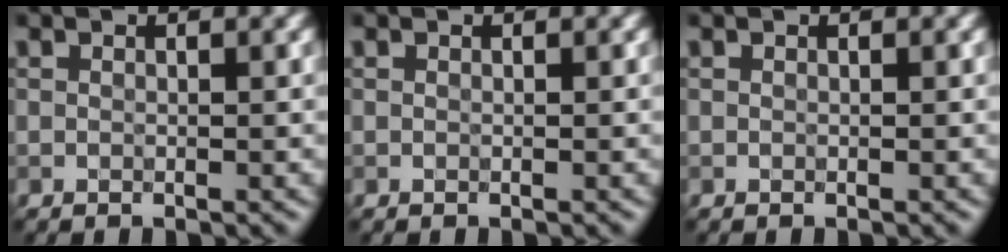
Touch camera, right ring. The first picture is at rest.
{"total": 0.0}
{"total": 0.0}